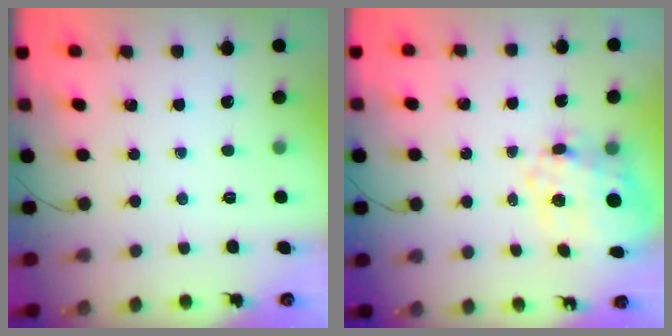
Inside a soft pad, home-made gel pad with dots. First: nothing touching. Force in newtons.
{"total": 14.6, "press": 14.2, "slide": 3.5}